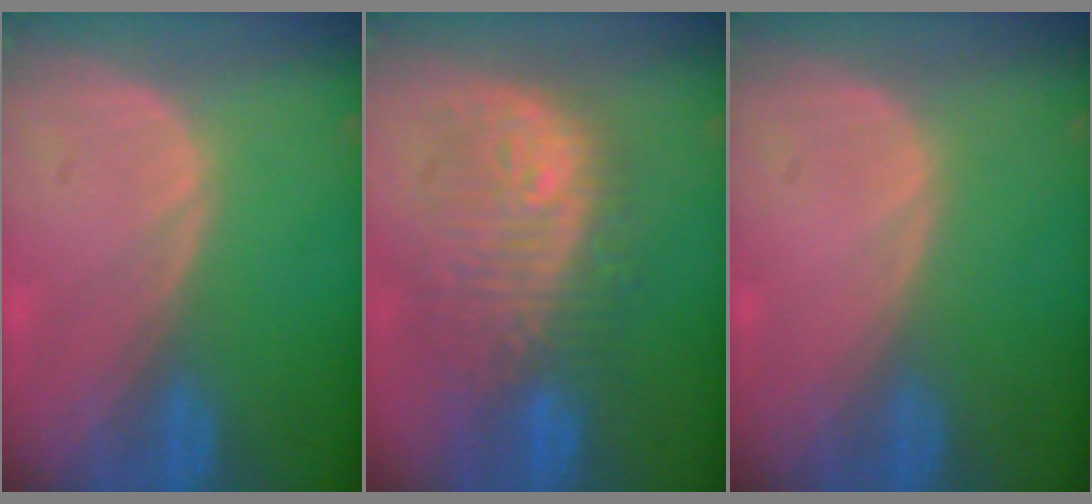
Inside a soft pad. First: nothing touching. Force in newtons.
{"total": 10.4, "press": 10.1, "slide": 2.6}
{"total": 0.0}